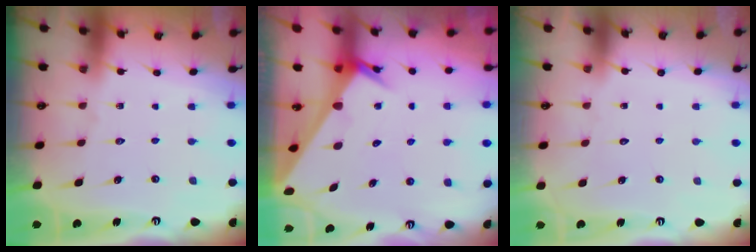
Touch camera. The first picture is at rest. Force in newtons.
{"total": 2.5, "press": 2.5, "slide": 0.1}
{"total": 1.5, "press": 1.5, "slide": 0.0}